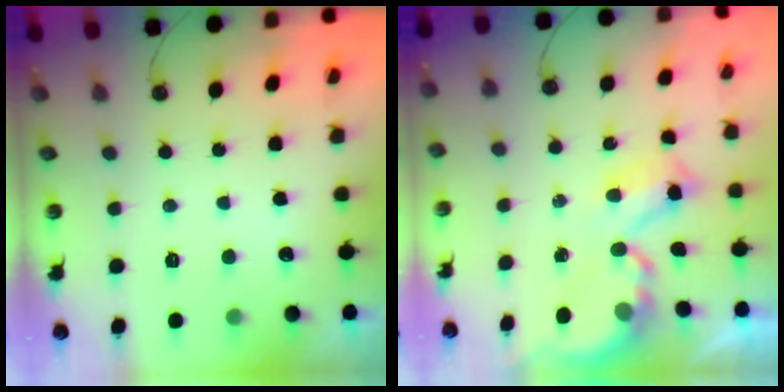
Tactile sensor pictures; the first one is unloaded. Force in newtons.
{"total": 5.6, "press": 5.5, "slide": 0.4}